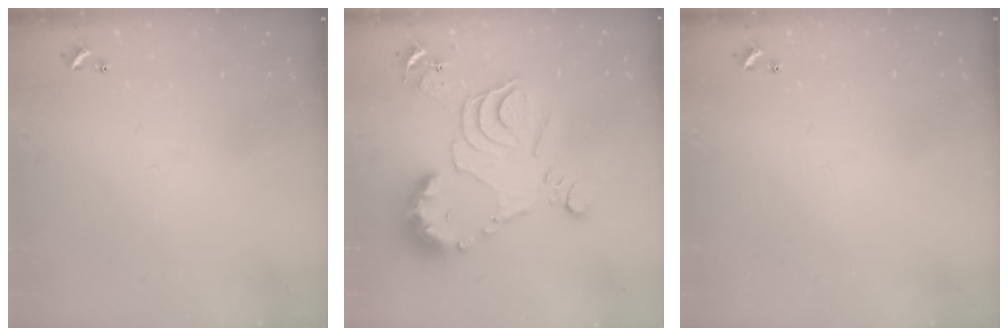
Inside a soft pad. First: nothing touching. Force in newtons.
{"total": 14.4, "press": 14.4, "slide": 1.3}
{"total": 0.0}